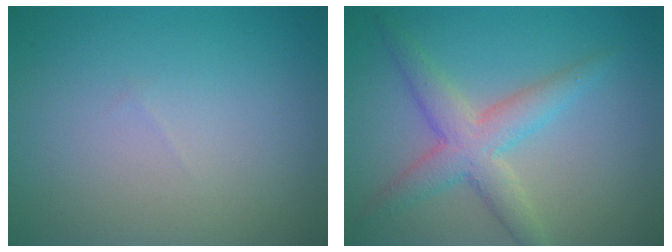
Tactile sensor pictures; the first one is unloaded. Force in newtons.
{"total": 4.3, "press": 4.3, "slide": 0.0}